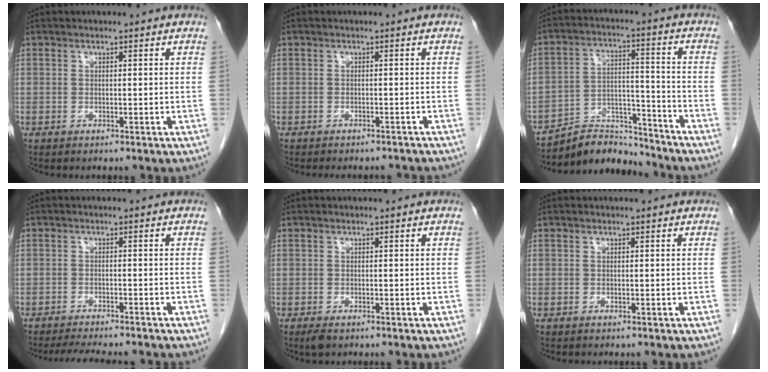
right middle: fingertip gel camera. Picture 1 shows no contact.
{"total": 6.7, "force": [-6.2, 1.8, 1.9], "torque": [-0.015, -0.004, -0.069]}
{"total": 9.3, "force": [-9.1, 1.6, 0.2], "torque": [-0.001, 0.030, -0.162]}
{"total": 8.8, "force": [-8.0, 1.3, 3.6], "torque": [-0.052, -0.013, -0.110]}
{"total": 1.5, "force": [-1.0, 0.6, 1.0], "torque": [-0.021, -0.003, -0.013]}
{"total": 0.0}